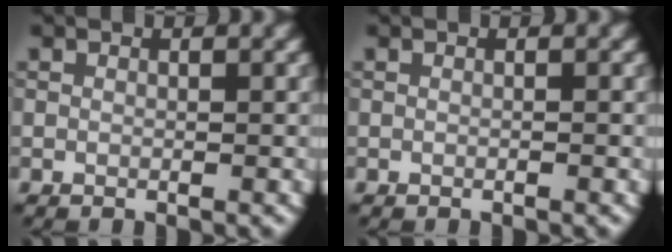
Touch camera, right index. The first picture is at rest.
{"total": 0.0}